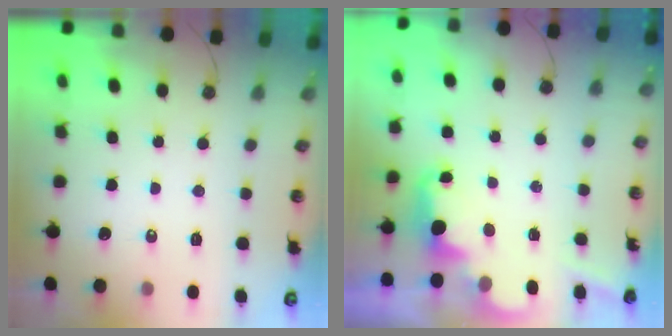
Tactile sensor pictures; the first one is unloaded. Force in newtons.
{"total": 2.5, "press": 2.4, "slide": 0.5}